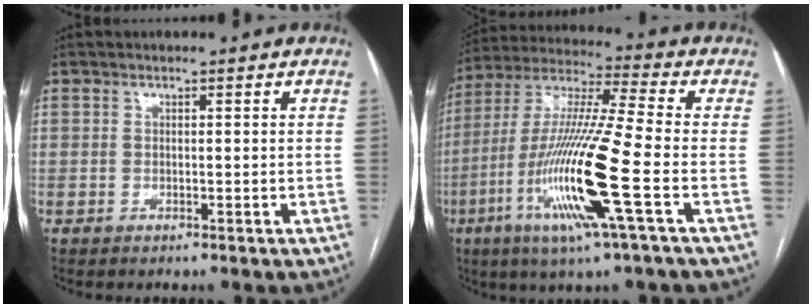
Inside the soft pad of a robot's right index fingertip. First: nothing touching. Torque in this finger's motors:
{"motor_torque": [2.14, 0.00, 1.05, 0.21]}